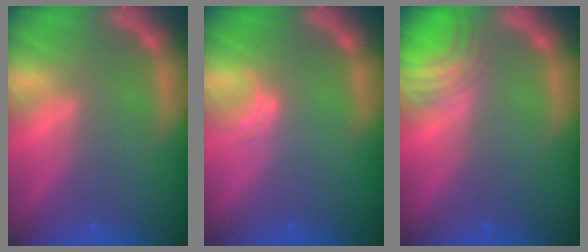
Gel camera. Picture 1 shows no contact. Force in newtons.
{"total": 1.0}
{"total": 3.9}